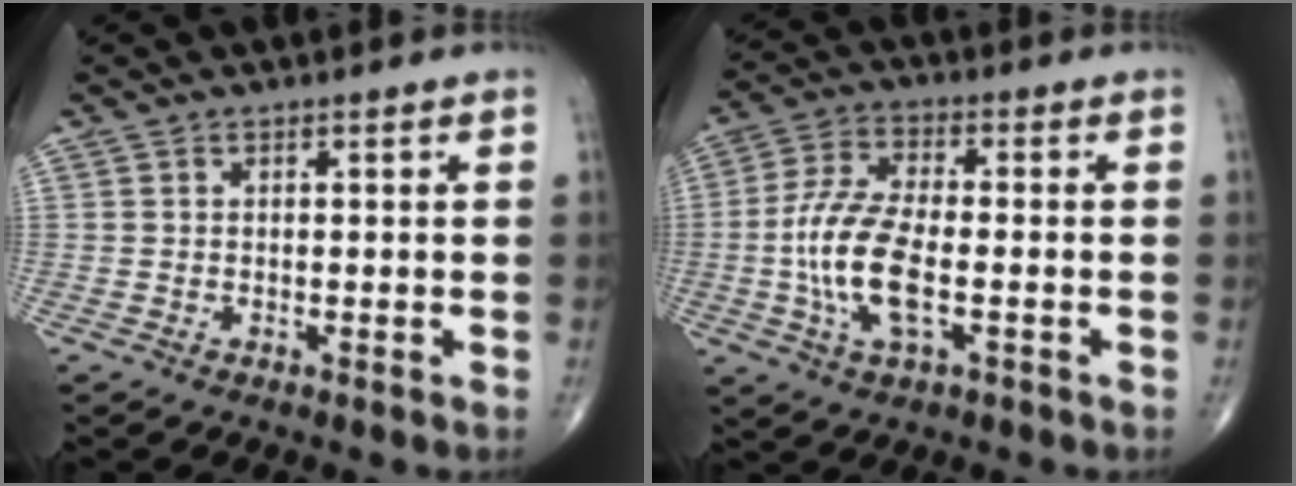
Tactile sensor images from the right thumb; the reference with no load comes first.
{"total": 12.3, "force": [-2.4, 5.2, 10.9], "torque": [-0.234, 0.013, -0.047]}